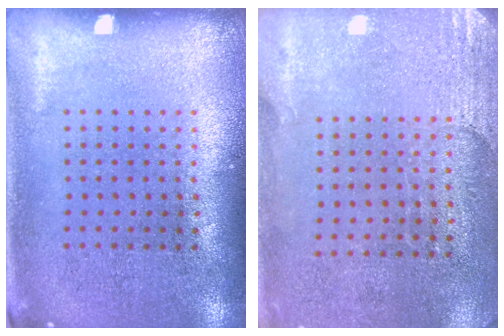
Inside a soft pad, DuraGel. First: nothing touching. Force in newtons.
{"total": 2.6, "press": 2.3, "slide": 1.2}